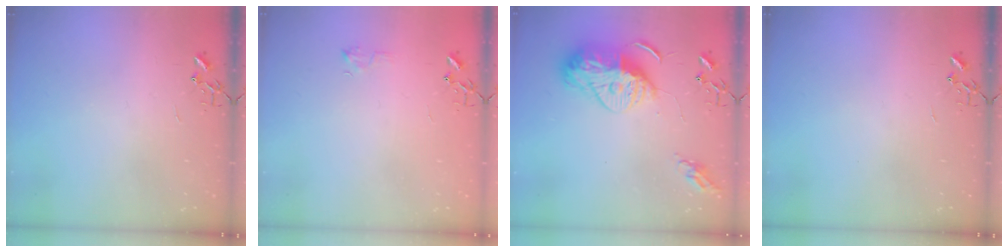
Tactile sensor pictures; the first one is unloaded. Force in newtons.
{"total": 5.5, "press": 5.4, "slide": 0.8}
{"total": 14.4, "press": 14.3, "slide": 1.2}
{"total": 0.0}